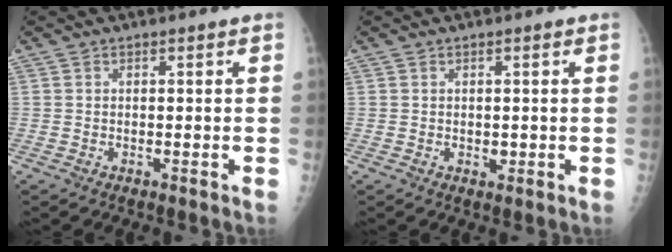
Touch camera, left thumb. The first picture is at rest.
{"total": 1.2, "force": [0.0, 0.9, 0.8], "torque": [-0.005, 0.000, 0.002]}